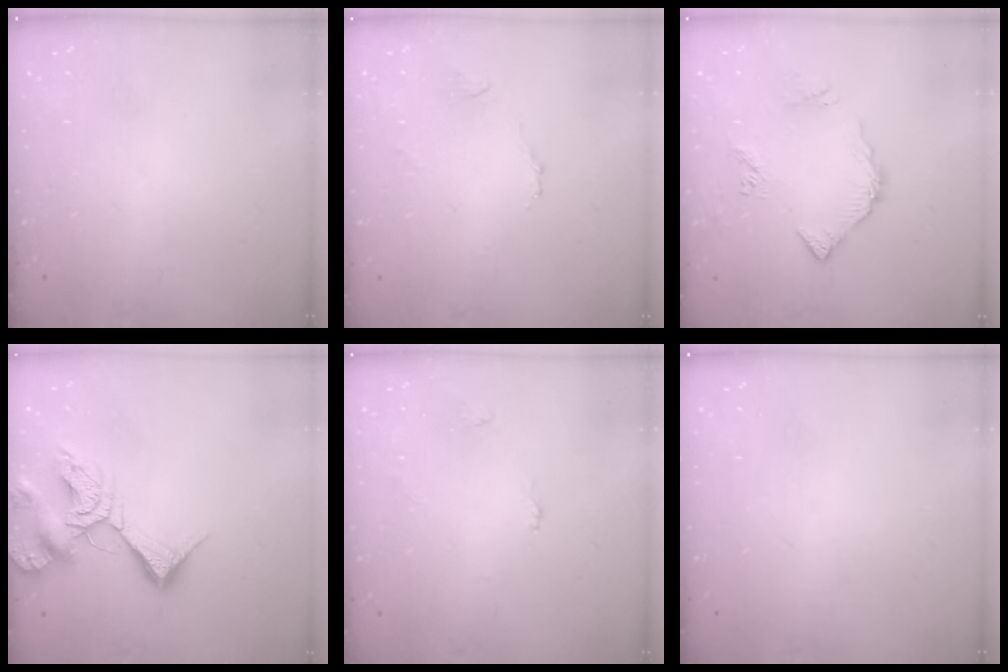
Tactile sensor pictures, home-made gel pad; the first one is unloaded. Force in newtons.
{"total": 2.7, "press": 2.6, "slide": 0.6}
{"total": 7.9, "press": 7.8, "slide": 0.5}
{"total": 11.8, "press": 11.7, "slide": 1.3}
{"total": 2.2, "press": 2.2, "slide": 0.4}
{"total": 0.0}